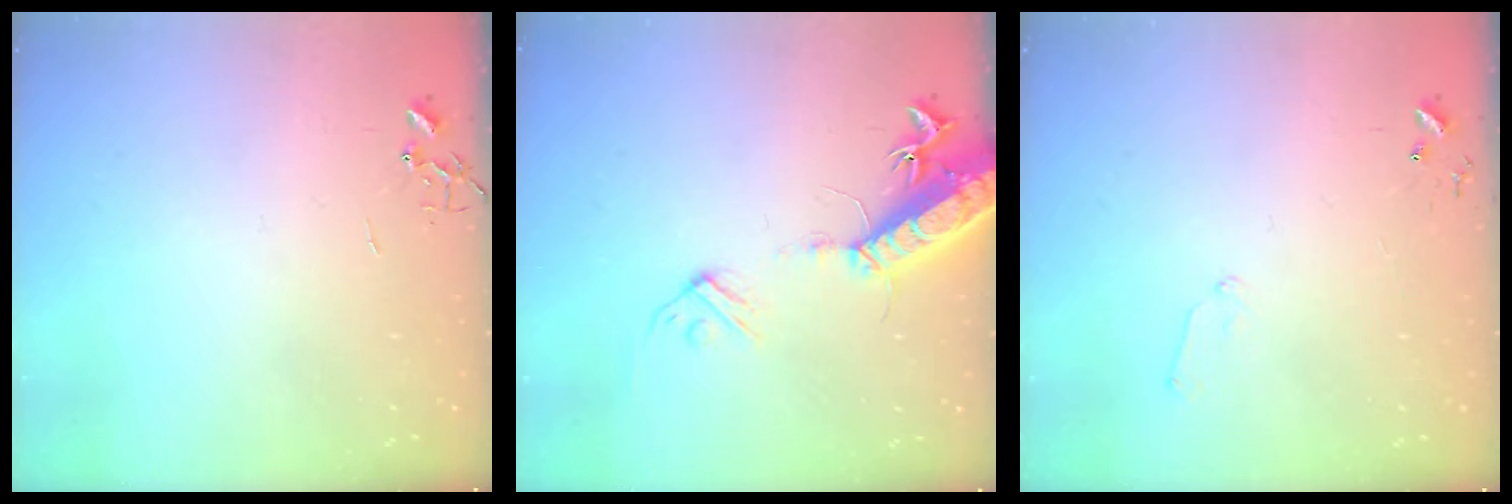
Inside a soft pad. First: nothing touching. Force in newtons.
{"total": 17.3, "press": 16.8, "slide": 3.9}
{"total": 6.0, "press": 6.0, "slide": 0.6}